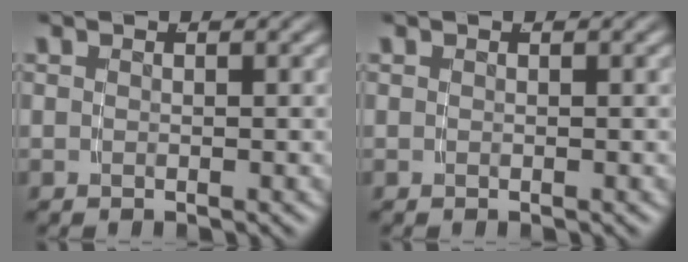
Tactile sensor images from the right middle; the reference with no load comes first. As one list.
[{"total": 0.0}]